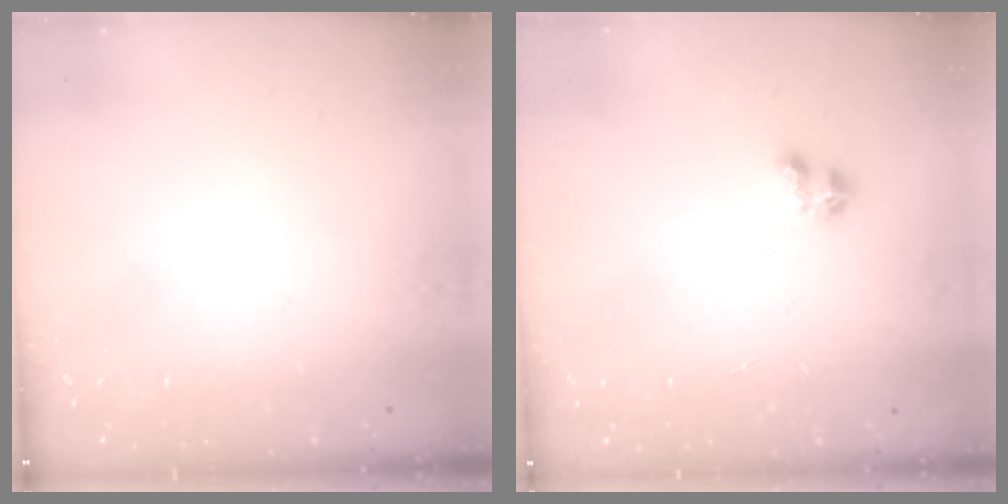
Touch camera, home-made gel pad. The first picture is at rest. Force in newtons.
{"total": 2.8, "press": 2.8, "slide": 0.5}